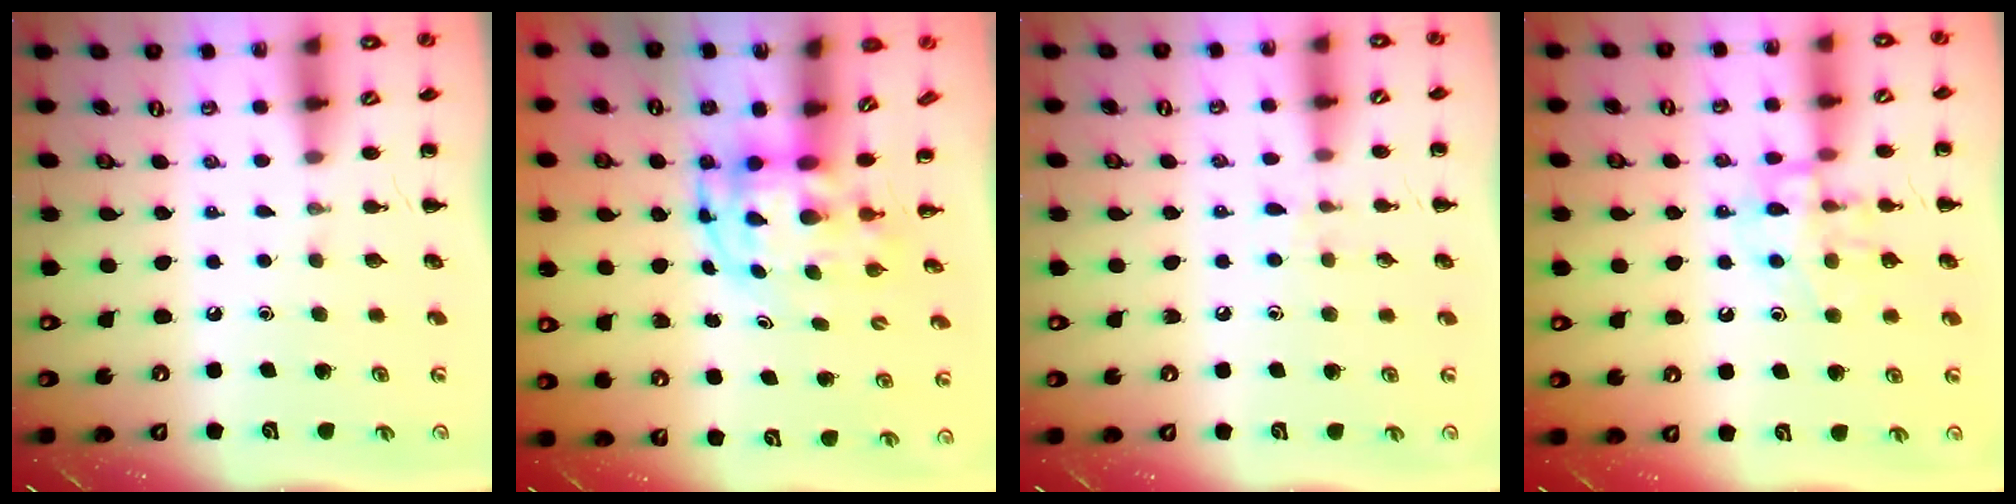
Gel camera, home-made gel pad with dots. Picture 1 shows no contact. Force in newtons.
{"total": 3.9, "press": 3.9, "slide": 0.8}
{"total": 6.1, "press": 5.7, "slide": 2.2}
{"total": 13.1, "press": 13.1, "slide": 1.1}